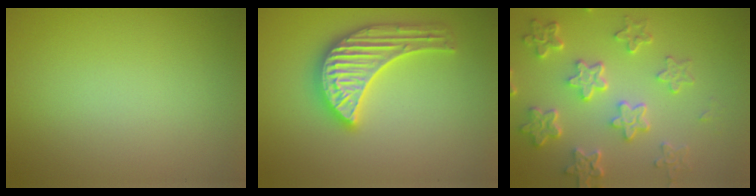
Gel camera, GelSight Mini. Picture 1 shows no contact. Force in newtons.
{"total": 5.5, "press": 5.4, "slide": 0.6}
{"total": 6.0, "press": 4.5, "slide": 4.0}